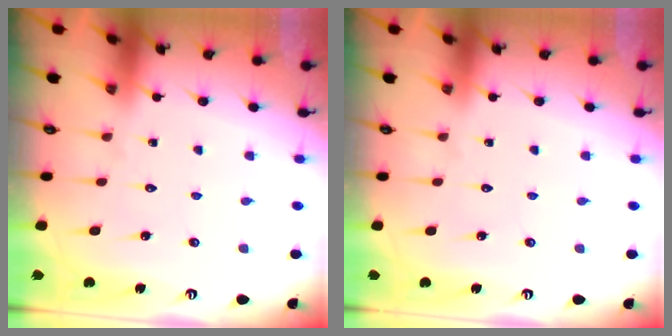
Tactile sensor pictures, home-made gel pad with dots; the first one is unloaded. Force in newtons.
{"total": 0.0}